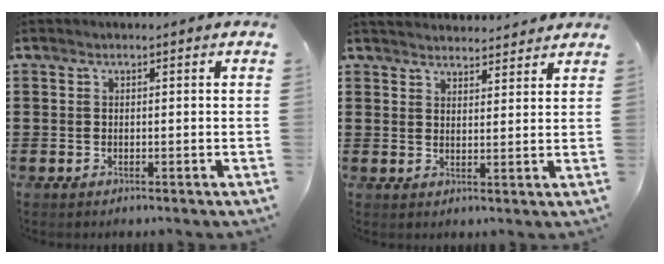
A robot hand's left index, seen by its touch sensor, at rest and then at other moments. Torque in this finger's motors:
{"motor_torque": [1.32, -0.81, 0.12, 0.01]}